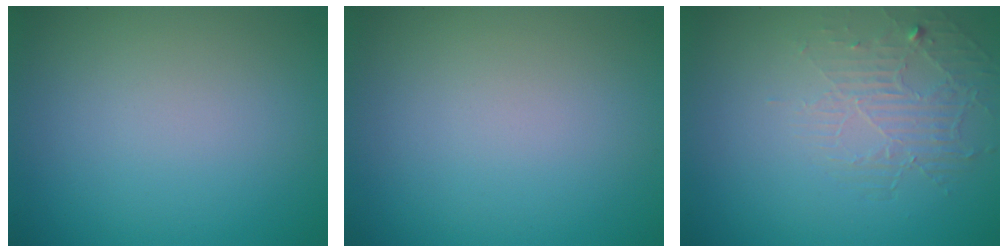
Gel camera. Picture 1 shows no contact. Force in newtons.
{"total": 0.0}
{"total": 2.0, "press": 1.1, "slide": 1.7}